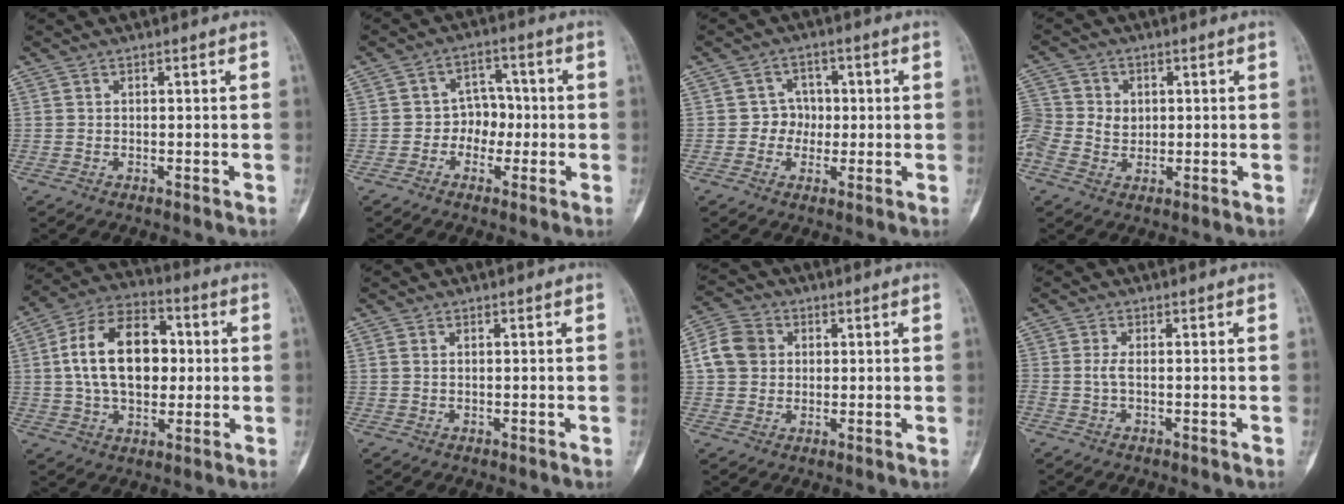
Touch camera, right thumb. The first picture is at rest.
{"total": 5.5, "force": [-1.2, 4.6, 2.8], "torque": [0.001, 0.020, -0.033]}
{"total": 4.7, "force": [-0.1, 4.4, 1.5], "torque": [0.019, 0.015, -0.009]}
{"total": 10.4, "force": [0.1, 9.3, 4.6], "torque": [-0.107, 0.020, 0.003]}
{"total": 17.5, "force": [1.6, 11.0, 13.4], "torque": [-0.207, 0.023, 0.023]}
{"total": 0.5, "force": [0.1, 0.4, 0.3], "torque": [-0.010, 0.000, 0.002]}
{"total": 7.8, "force": [1.2, 6.7, 3.8], "torque": [-0.061, 0.010, 0.014]}
{"total": 1.5, "force": [-0.3, 0.5, 1.4], "torque": [-0.035, -0.001, -0.011]}